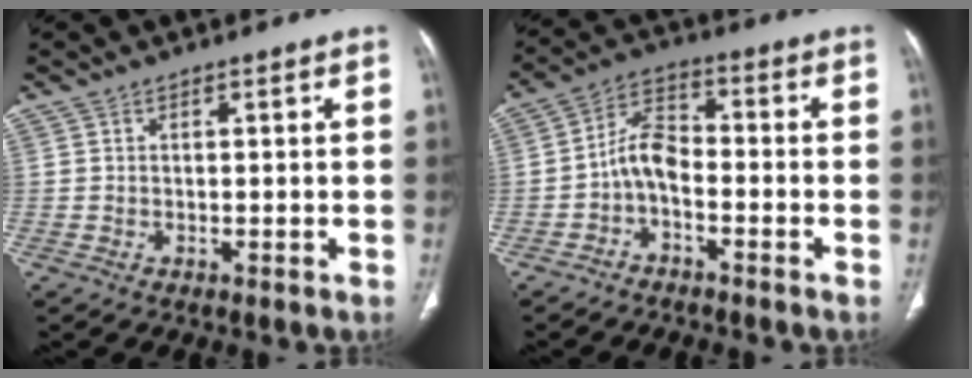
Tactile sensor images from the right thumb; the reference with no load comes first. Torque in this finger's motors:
{"motor_torque": [1.16, 0.88, 1.03, -0.67, 0.03]}